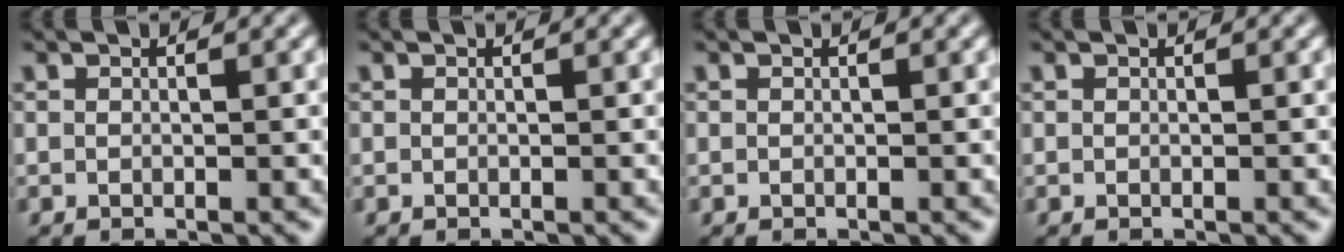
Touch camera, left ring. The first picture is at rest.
{"total": 0.0}
{"total": 0.0}
{"total": 0.0}